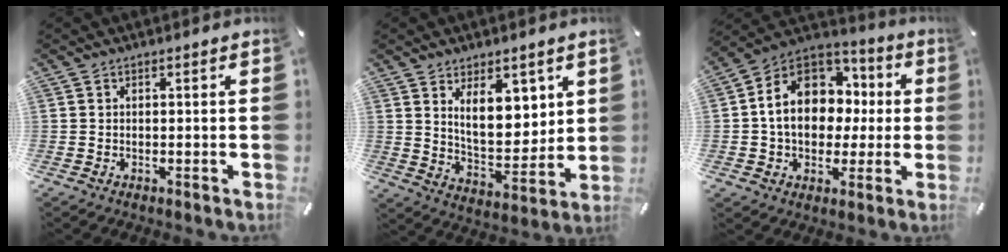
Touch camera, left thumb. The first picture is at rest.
{"total": 11.6, "force": [5.9, 6.8, 7.4], "torque": [-0.108, -0.032, 0.107]}
{"total": 14.8, "force": [0.9, 12.2, 8.4], "torque": [-0.174, 0.001, 0.020]}